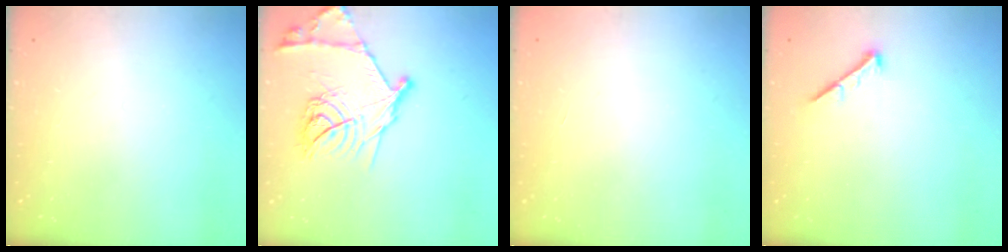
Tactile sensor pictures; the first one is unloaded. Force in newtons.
{"total": 19.6, "press": 19.5, "slide": 1.5}
{"total": 1.6, "press": 1.6, "slide": 0.1}
{"total": 0.0}